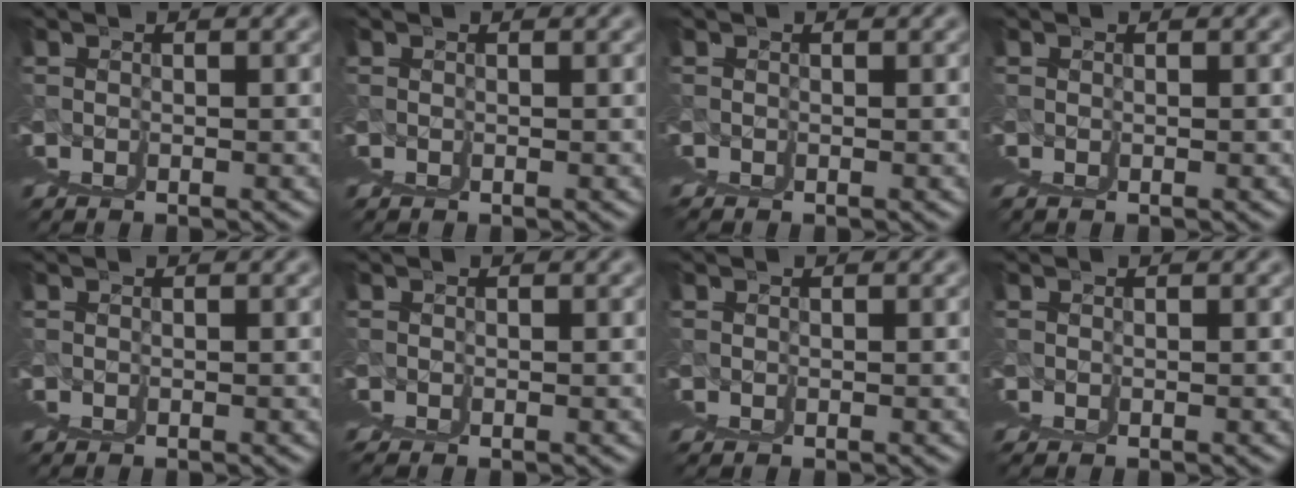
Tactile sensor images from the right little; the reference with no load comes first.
{"total": 0.0}
{"total": 0.7, "force": [0.2, -0.6, -0.2], "torque": [0.005, 0.001, 0.003]}
{"total": 0.6, "force": [0.0, 0.4, 0.4], "torque": [-0.006, 0.004, 0.000]}
{"total": 0.0}
{"total": 0.0}
{"total": 0.5, "force": [-0.1, 0.5, 0.2], "torque": [-0.008, -0.002, -0.001]}
{"total": 0.0}